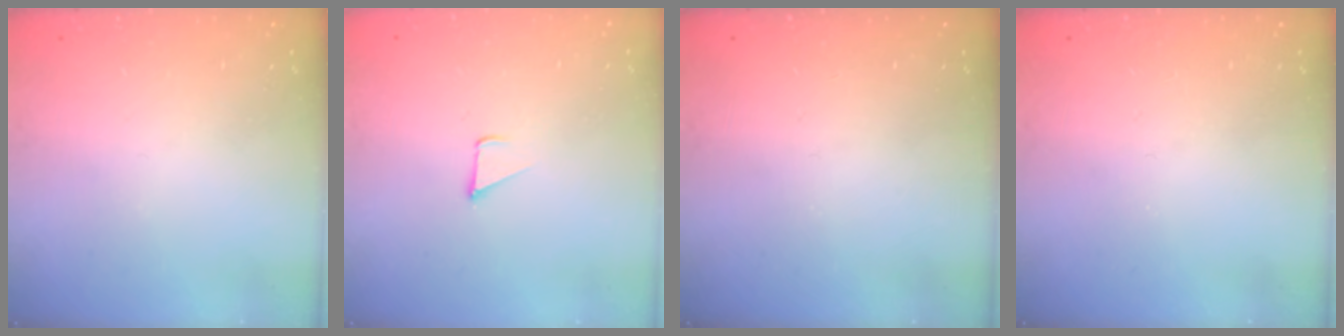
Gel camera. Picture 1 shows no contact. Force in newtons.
{"total": 1.8, "press": 1.7, "slide": 0.1}
{"total": 0.0}
{"total": 0.0}